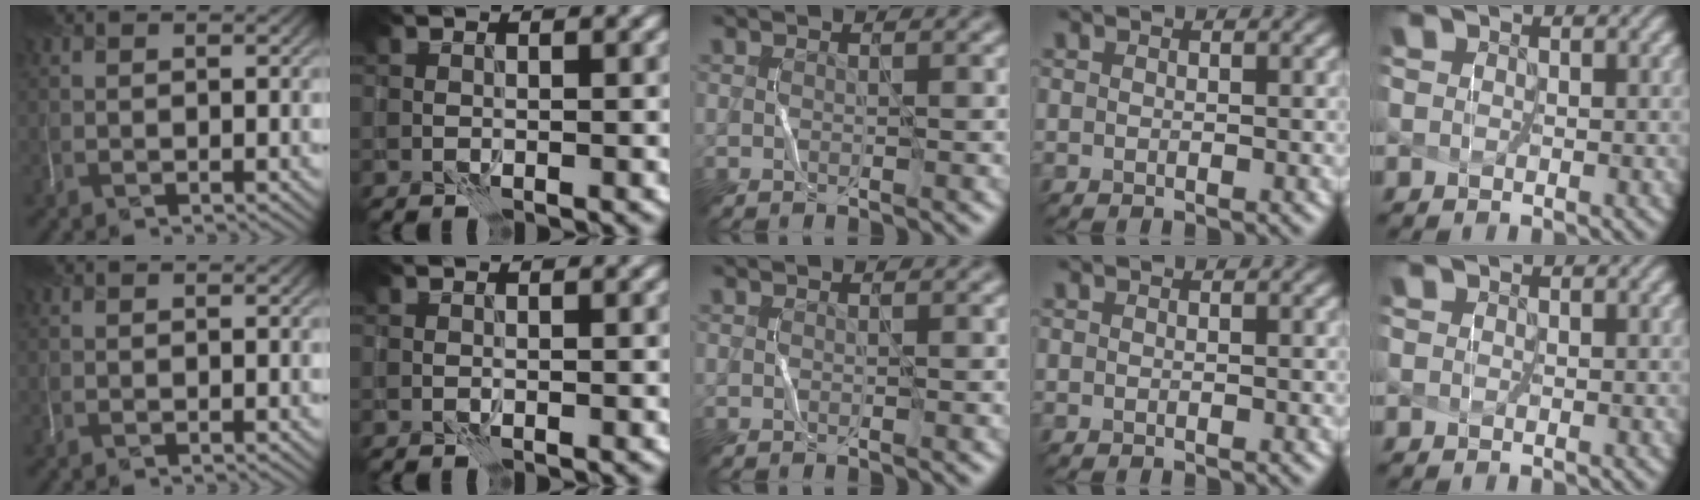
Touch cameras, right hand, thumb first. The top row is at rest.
{}